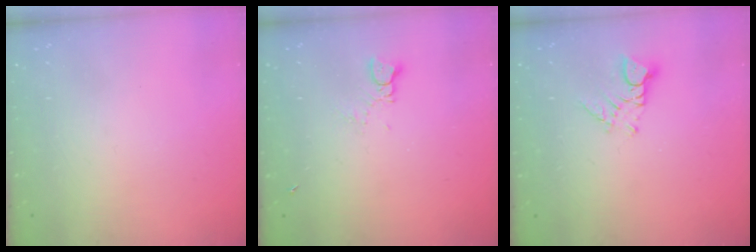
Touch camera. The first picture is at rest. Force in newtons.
{"total": 1.5, "press": 1.4, "slide": 0.2}
{"total": 5.4, "press": 5.4, "slide": 0.5}